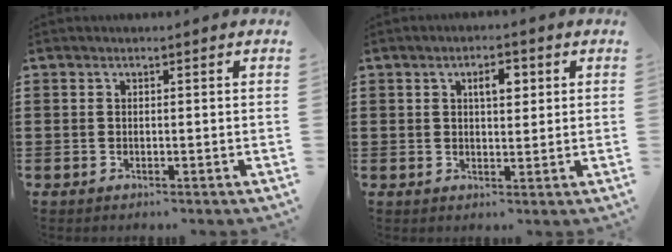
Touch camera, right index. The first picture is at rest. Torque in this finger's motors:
{"motor_torque": [0.40, -0.26, 0.30, 0.03]}